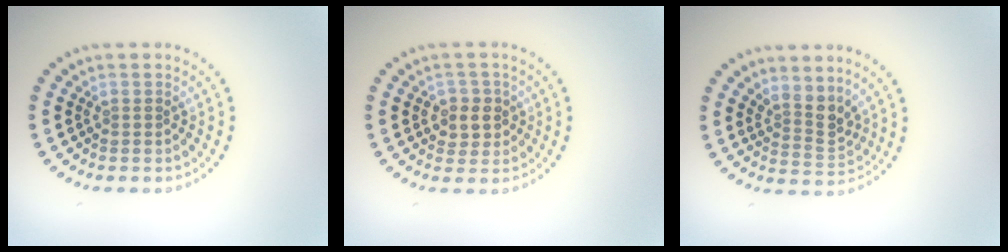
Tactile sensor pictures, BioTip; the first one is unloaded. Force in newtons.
{"total": 2.4, "press": 2.2, "slide": 0.7}
{"total": 2.7, "press": 2.0, "slide": 1.8}